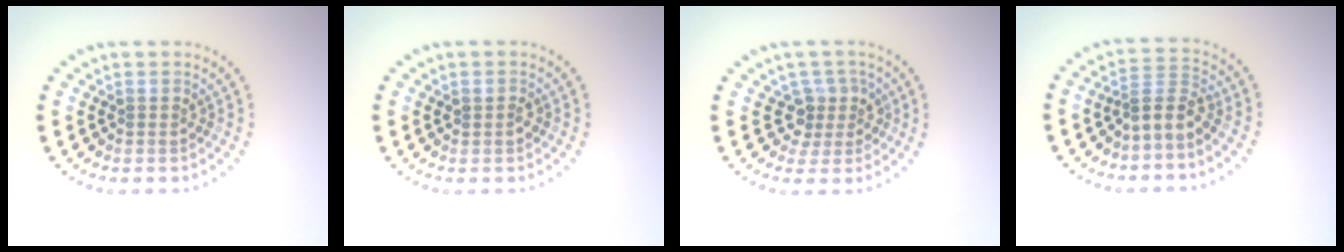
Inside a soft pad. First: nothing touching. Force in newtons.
{"total": 0.8, "press": 0.7, "slide": 0.2}
{"total": 2.6, "press": 1.9, "slide": 1.7}
{"total": 2.8, "press": 2.1, "slide": 1.9}